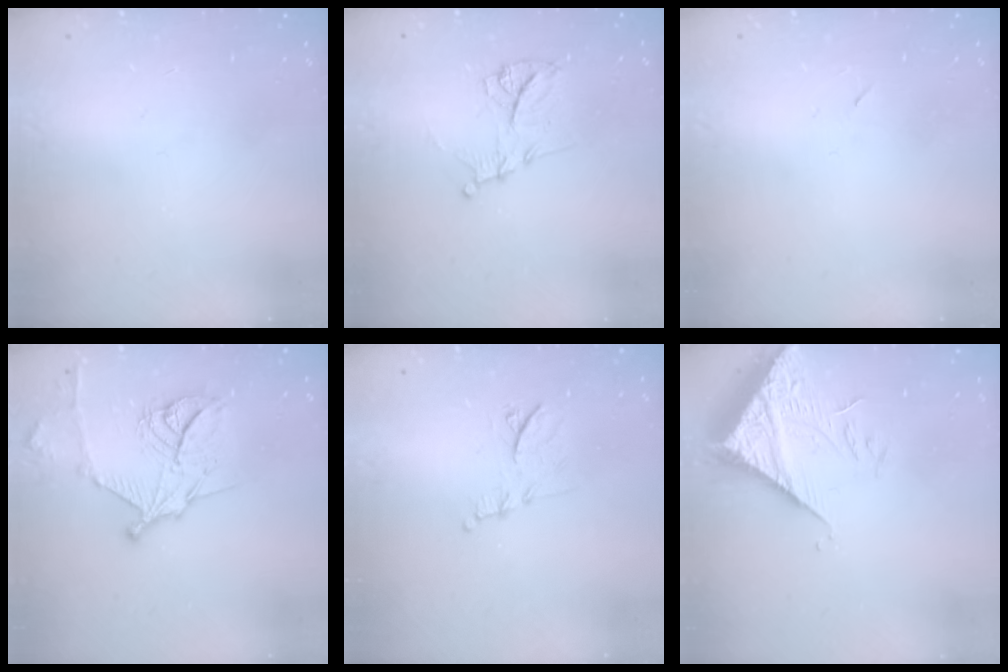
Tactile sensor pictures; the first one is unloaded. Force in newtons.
{"total": 11.4, "press": 11.4, "slide": 0.3}
{"total": 2.2, "press": 1.9, "slide": 1.2}
{"total": 16.4, "press": 16.3, "slide": 1.0}
{"total": 9.4, "press": 9.4, "slide": 0.1}
{"total": 9.3, "press": 9.2, "slide": 1.2}